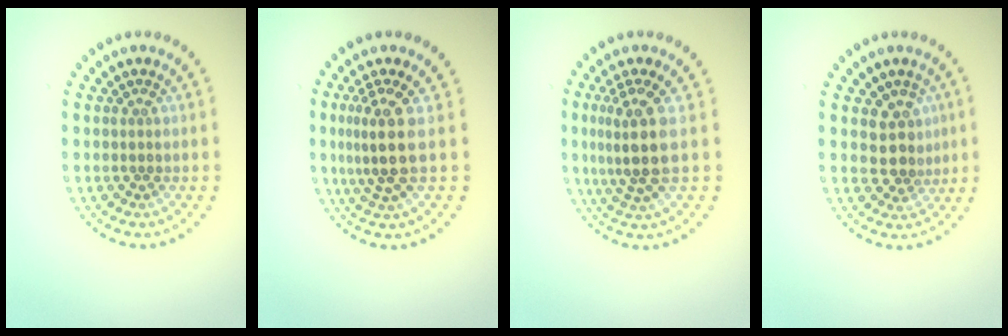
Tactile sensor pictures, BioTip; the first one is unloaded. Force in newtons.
{"total": 3.5, "press": 2.5, "slide": 2.3}
{"total": 3.9, "press": 3.1, "slide": 2.4}
{"total": 3.0, "press": 2.5, "slide": 1.7}